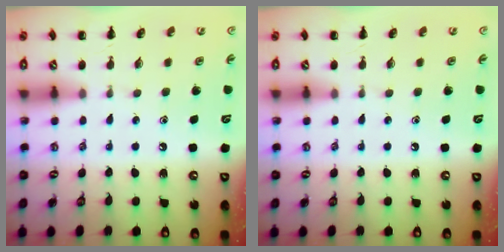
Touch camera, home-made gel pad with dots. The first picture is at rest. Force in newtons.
{"total": 0.0}